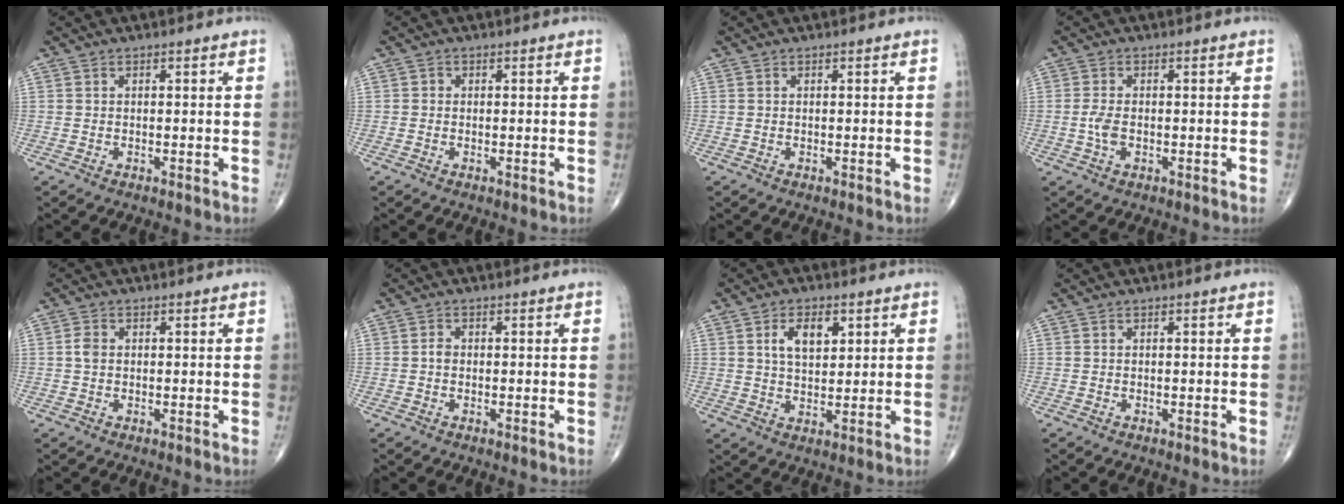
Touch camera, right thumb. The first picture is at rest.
{"total": 0.5, "force": [-0.1, 0.5, 0.1], "torque": [0.001, 0.002, -0.006]}
{"total": 0.0}
{"total": 3.1, "force": [-0.6, 1.7, 2.6], "torque": [-0.058, 0.002, -0.012]}
{"total": 1.8, "force": [0.1, 1.3, 1.3], "torque": [-0.024, 0.002, 0.000]}
{"total": 1.2, "force": [-0.2, 0.9, 0.7], "torque": [-0.008, 0.003, -0.005]}
{"total": 6.6, "force": [2.5, 3.7, 4.9], "torque": [-0.070, -0.010, 0.046]}
{"total": 0.0}